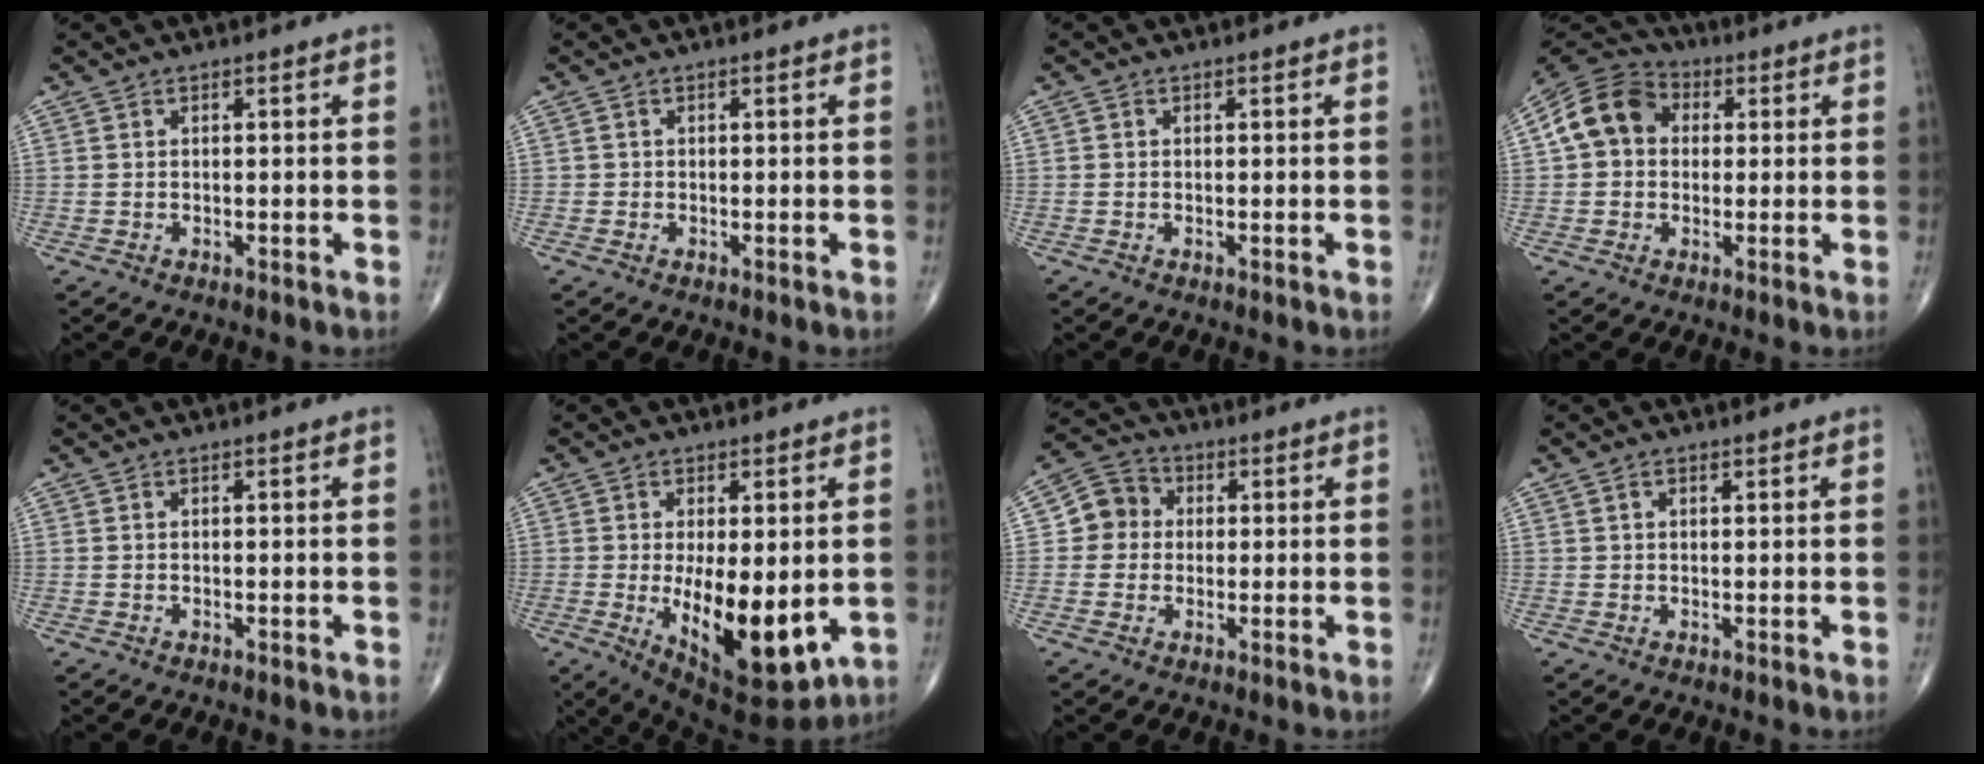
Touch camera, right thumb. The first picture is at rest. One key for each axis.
{"total": 0.6, "fx": -0.2, "fy": 0.5, "fz": -0.1, "tx": 0.003, "ty": 0.004, "tz": -0.005}
{"total": 0.0}
{"total": 10.8, "fx": 1.5, "fy": 8.9, "fz": 5.9, "tx": -0.094, "ty": 0.024, "tz": 0.012}
{"total": 0.0}
{"total": 15.6, "fx": -2.4, "fy": 6.6, "fz": 13.9, "tx": -0.211, "ty": -0.028, "tz": -0.016}
{"total": 6.6, "fx": 0.4, "fy": 6.2, "fz": 2.3, "tx": -0.015, "ty": 0.016, "tz": -0.006}
{"total": 1.0, "fx": 0.6, "fy": 0.7, "fz": 0.5, "tx": -0.004, "ty": -0.001, "tz": 0.009}